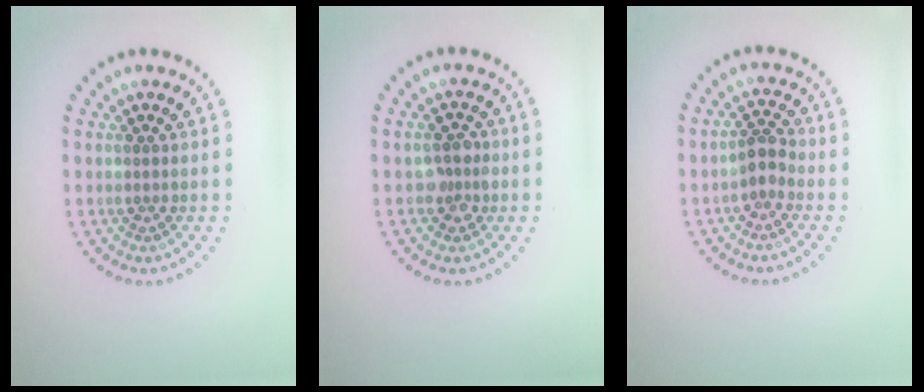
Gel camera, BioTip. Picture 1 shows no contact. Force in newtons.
{"total": 2.2, "press": 2.1, "slide": 0.4}
{"total": 1.8, "press": 1.6, "slide": 0.8}